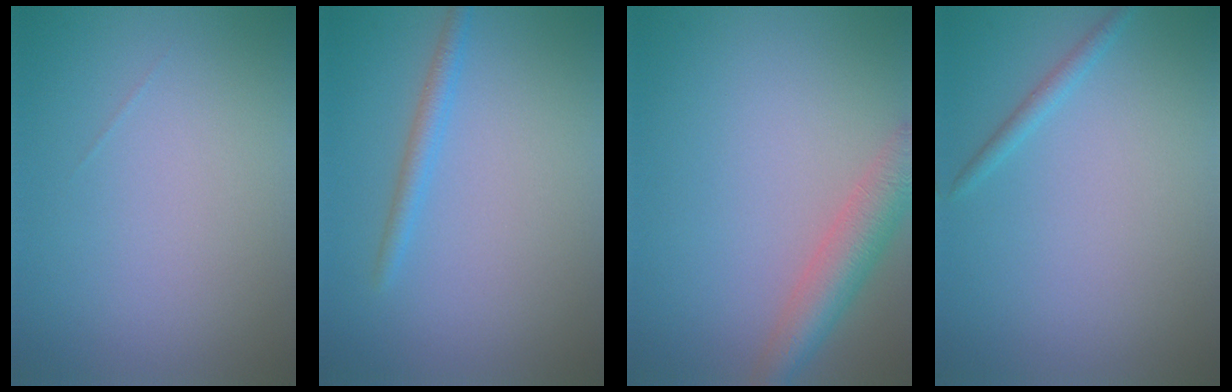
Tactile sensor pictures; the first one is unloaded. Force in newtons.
{"total": 1.7, "press": 1.7, "slide": 0.1}
{"total": 4.3, "press": 4.3, "slide": 0.4}
{"total": 1.1, "press": 1.1, "slide": 0.0}